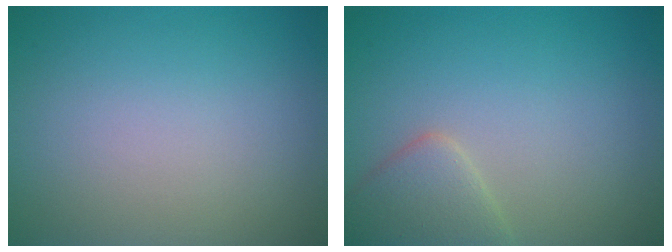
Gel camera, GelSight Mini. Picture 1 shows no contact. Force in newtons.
{"total": 2.9, "press": 2.9, "slide": 0.1}